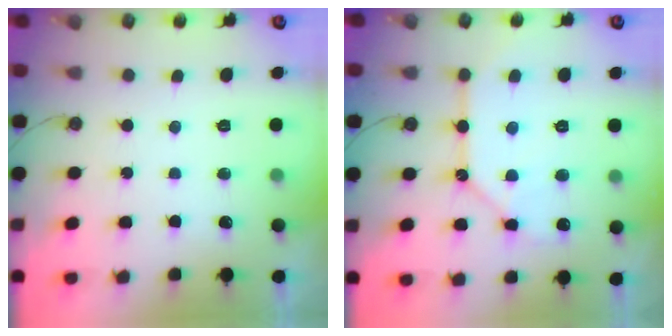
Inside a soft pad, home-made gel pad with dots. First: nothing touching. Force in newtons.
{"total": 11.2, "press": 11.1, "slide": 1.0}